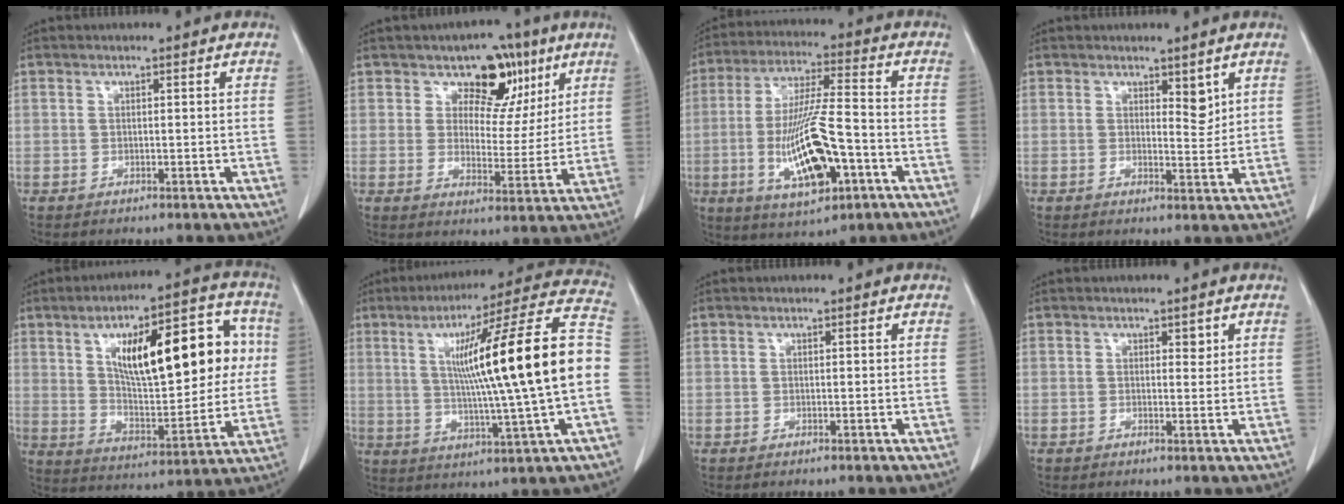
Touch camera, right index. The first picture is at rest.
{"total": 8.5, "force": [4.8, 5.5, 4.2], "torque": [-0.039, 0.005, 0.071]}
{"total": 15.2, "force": [-4.2, 4.5, 13.9], "torque": [-0.262, -0.001, -0.066]}
{"total": 2.8, "force": [1.7, 1.1, 1.9], "torque": [-0.025, -0.012, 0.029]}
{"total": 21.1, "force": [5.4, 7.2, 19.1], "torque": [-0.290, 0.031, 0.086]}
{"total": 22.7, "force": [1.3, -0.2, 22.6], "torque": [-0.321, 0.025, 0.013]}
{"total": 0.0}
{"total": 1.3, "force": [0.7, 0.7, 0.8], "torque": [-0.008, -0.004, 0.009]}